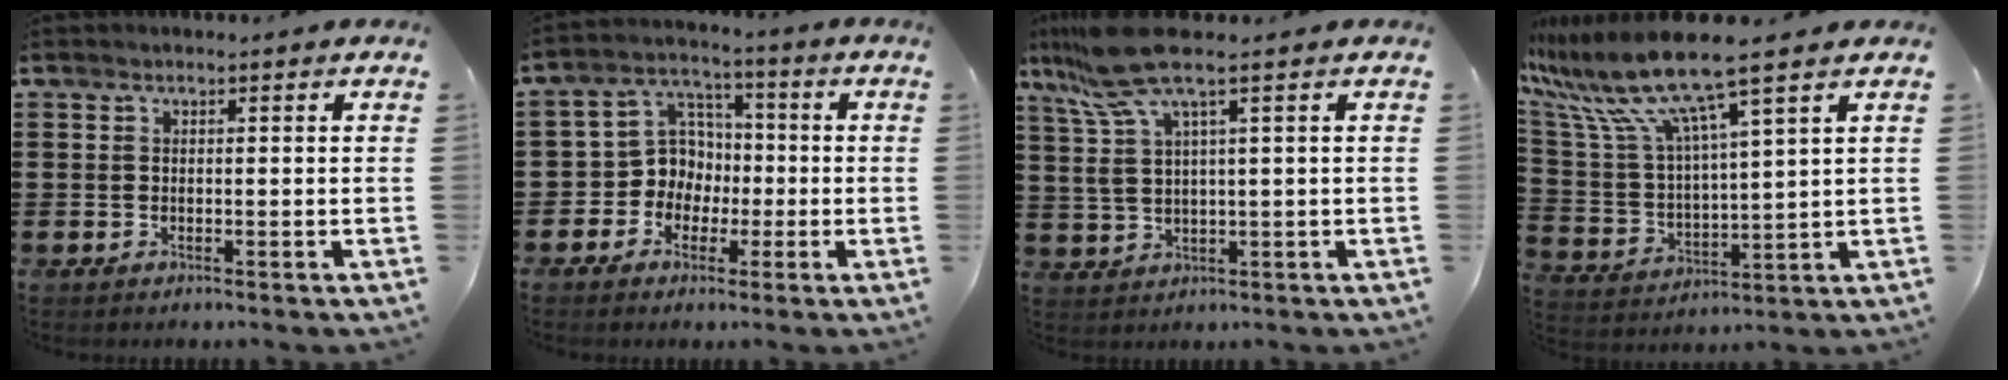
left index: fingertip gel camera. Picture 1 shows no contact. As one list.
[{"total": 7.1, "force": [-1.3, 6.7, 2.0], "torque": [-0.076, 0.007, -0.029]}, {"total": 9.2, "force": [4.7, 1.0, 7.8], "torque": [-0.197, -0.022, 0.076]}, {"total": 11.3, "force": [8.4, 0.4, 7.5], "torque": [-0.194, -0.054, 0.133]}]